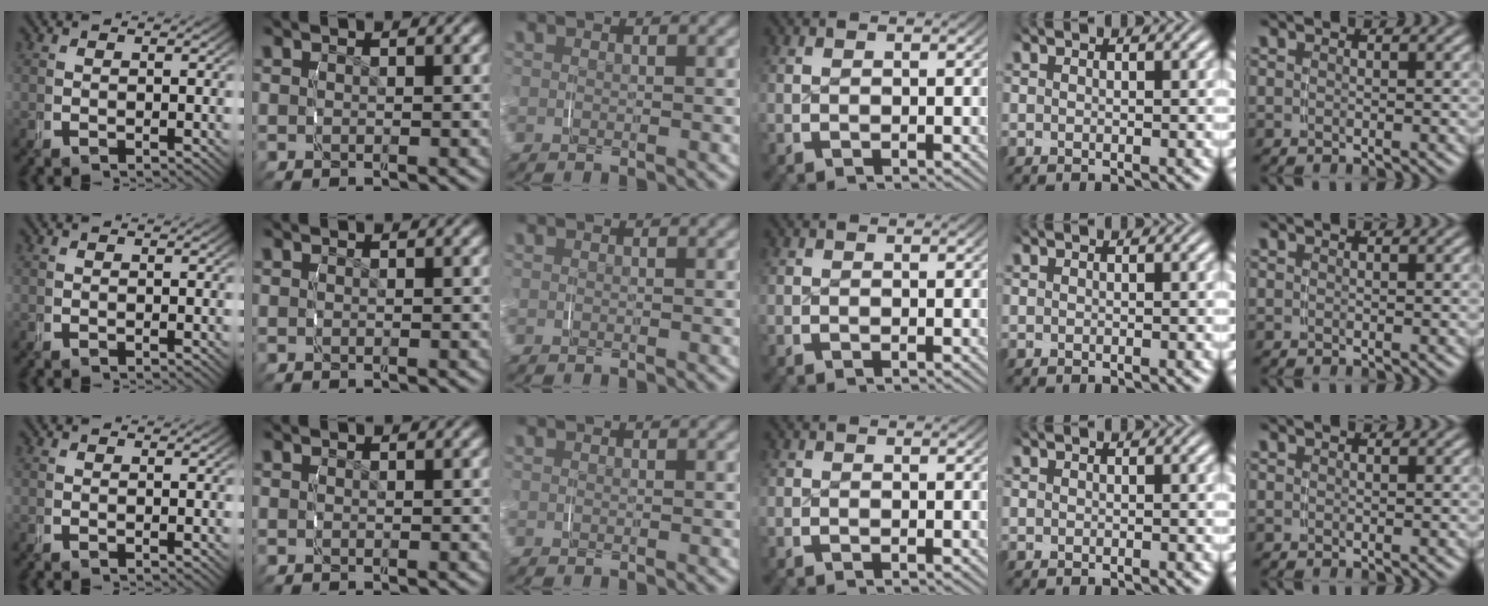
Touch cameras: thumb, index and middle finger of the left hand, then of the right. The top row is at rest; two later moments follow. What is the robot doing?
{"motion": "grasp_and_lifting", "object": "knife"}